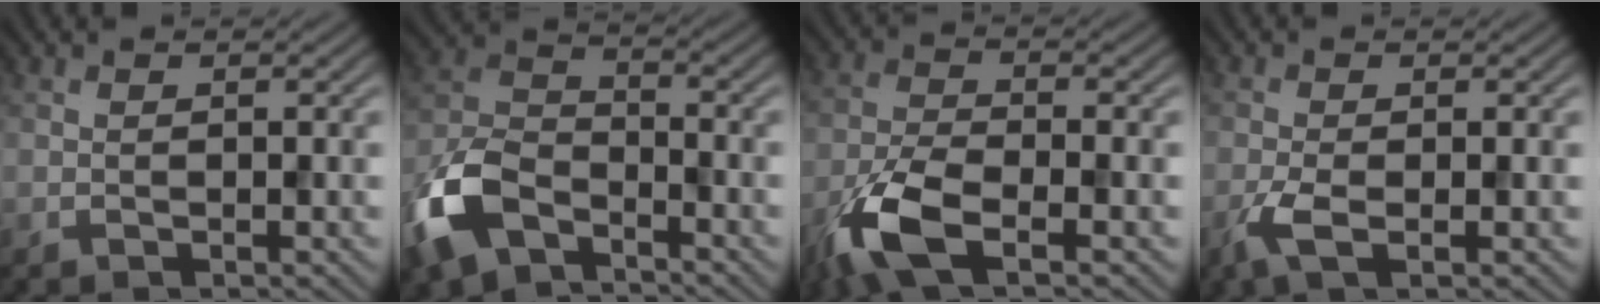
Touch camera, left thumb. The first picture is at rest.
{"total": 10.3, "force": [-6.1, 5.3, 6.3], "torque": [-0.151, -0.009, -0.139]}
{"total": 8.1, "force": [-4.3, 2.8, 6.3], "torque": [-0.142, -0.006, -0.100]}
{"total": 3.4, "force": [-1.5, 1.1, 2.9], "torque": [-0.069, -0.004, -0.034]}